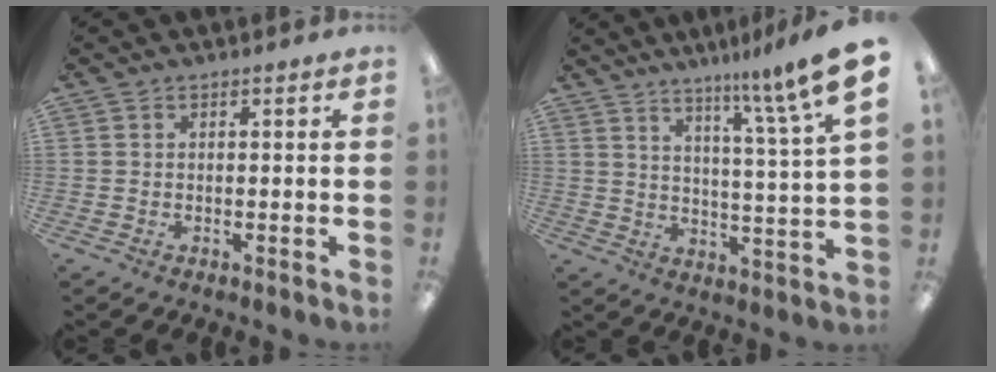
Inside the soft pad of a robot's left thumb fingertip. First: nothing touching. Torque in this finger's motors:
{"motor_torque": [0.49, 0.29, 1.42, -0.68, 0.26]}